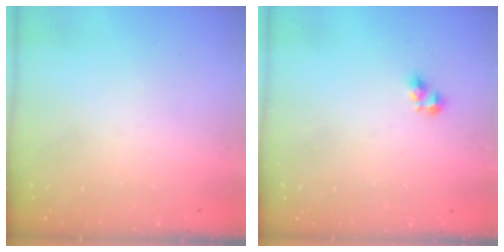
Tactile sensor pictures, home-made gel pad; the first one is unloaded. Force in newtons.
{"total": 4.1, "press": 4.0, "slide": 0.6}